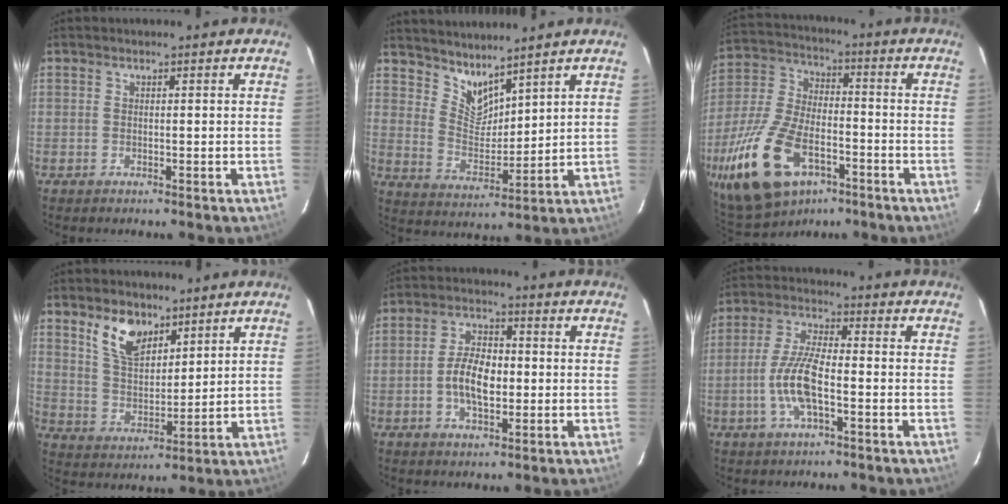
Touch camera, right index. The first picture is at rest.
{"total": 7.3, "force": [6.5, 2.2, 2.5], "torque": [-0.042, -0.008, 0.131]}
{"total": 21.9, "force": [-10.7, 11.9, 15.0], "torque": [-0.339, -0.020, -0.186]}
{"total": 9.4, "force": [6.0, 5.0, 5.3], "torque": [-0.095, 0.009, 0.119]}
{"total": 7.7, "force": [-1.2, 4.1, 6.4], "torque": [-0.125, 0.008, -0.018]}
{"total": 8.9, "force": [-2.9, 2.3, 8.2], "torque": [-0.172, 0.001, -0.058]}